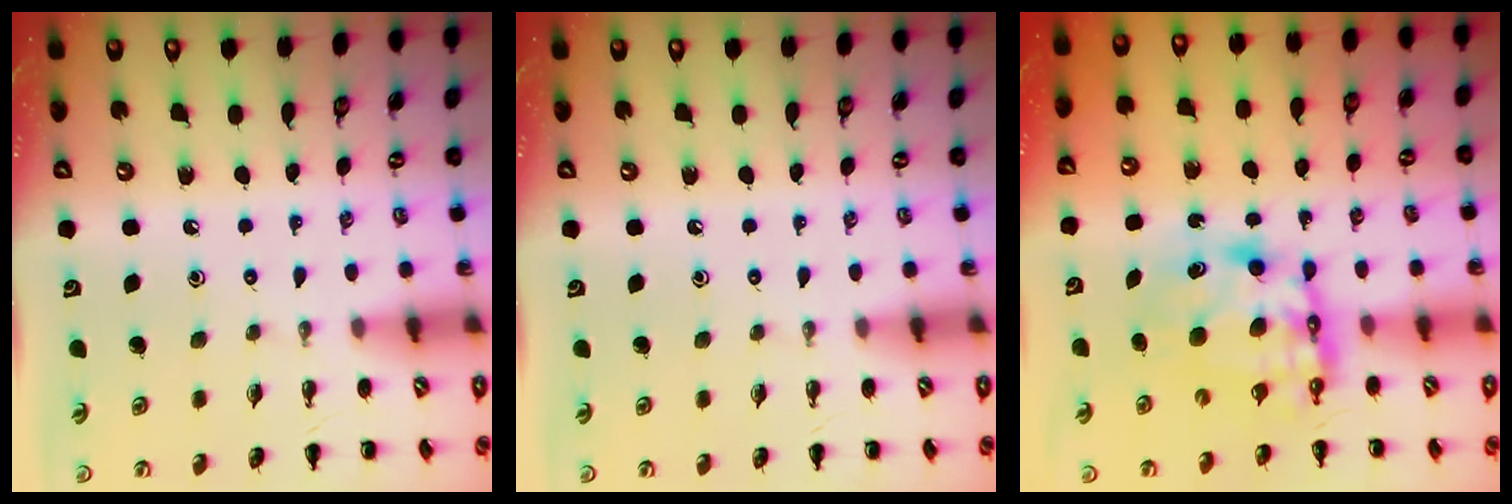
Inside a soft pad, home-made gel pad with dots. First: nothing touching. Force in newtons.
{"total": 0.0}
{"total": 7.4, "press": 7.2, "slide": 1.8}